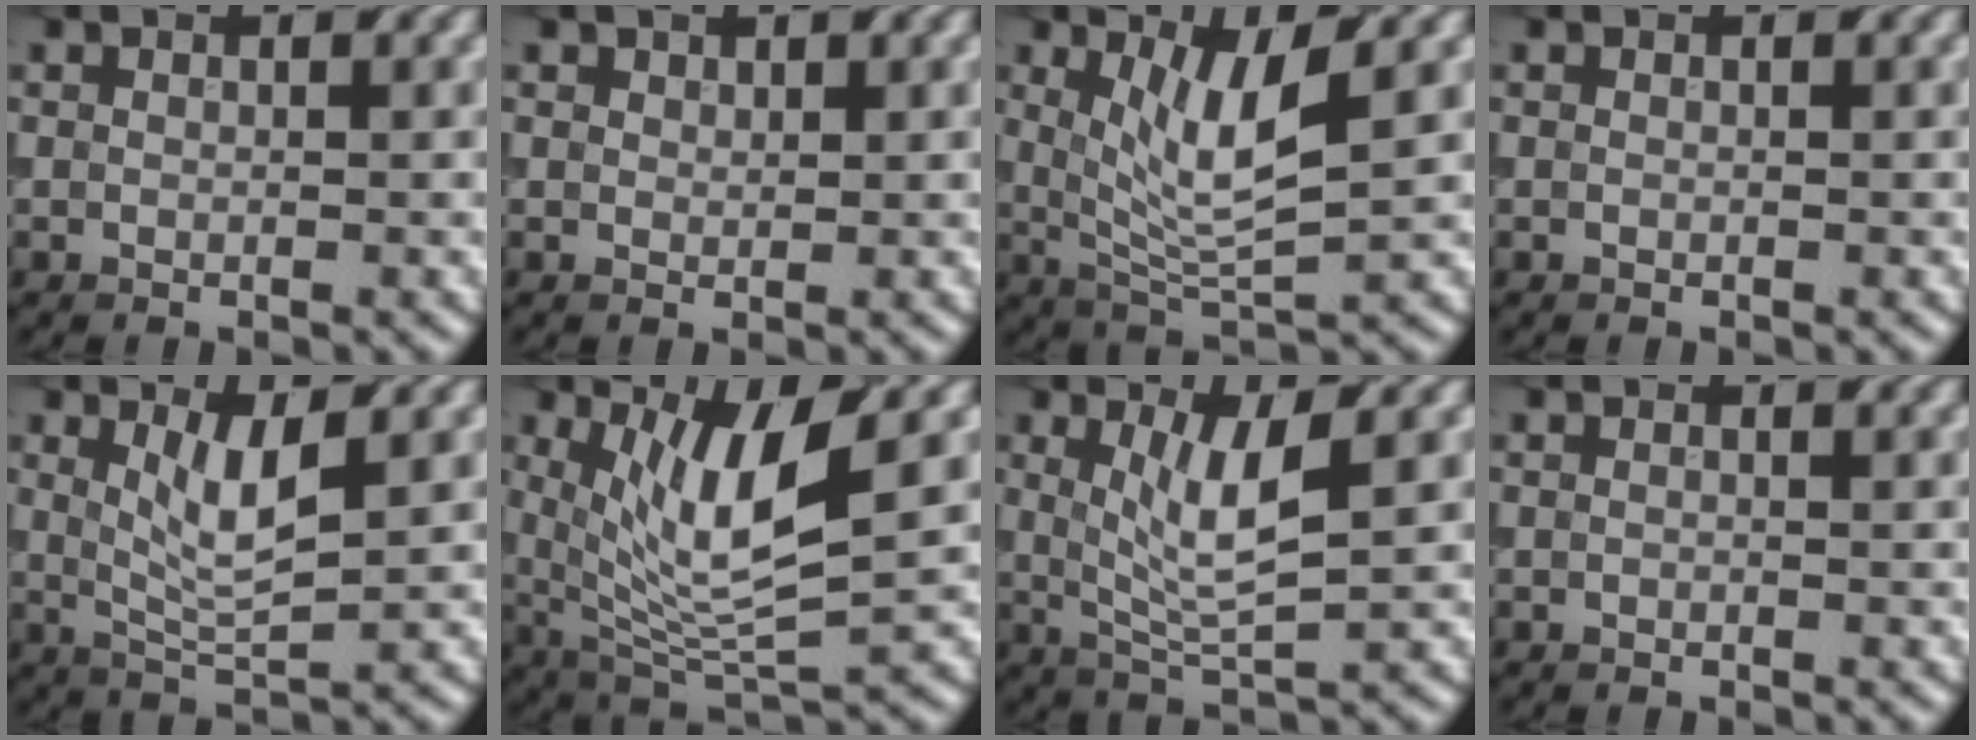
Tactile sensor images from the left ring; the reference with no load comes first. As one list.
[{"total": 0.9, "force": [0.8, 0.4, 0.3], "torque": [-0.007, 0.001, 0.013]}, {"total": 4.9, "force": [1.3, 1.0, 4.6], "torque": [-0.092, -0.005, 0.039]}, {"total": 0.0}, {"total": 3.3, "force": [1.0, 0.7, 3.1], "torque": [-0.070, 0.000, 0.028]}, {"total": 7.0, "force": [1.8, 1.7, 6.6], "torque": [-0.129, -0.009, 0.047]}, {"total": 4.2, "force": [0.8, 0.8, 4.0], "torque": [-0.083, -0.002, 0.027]}, {"total": 0.0}]